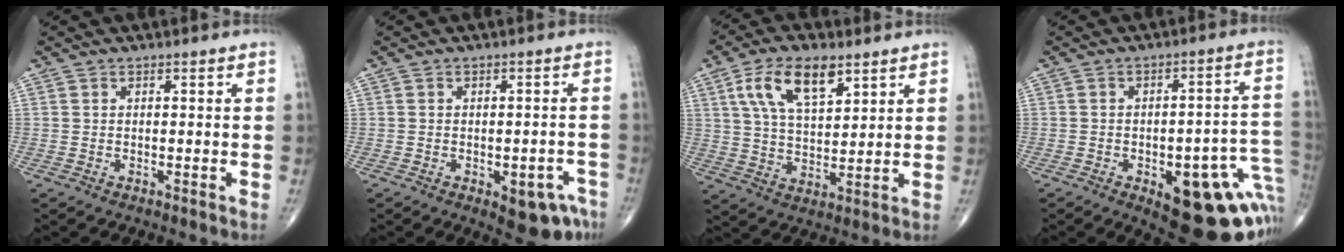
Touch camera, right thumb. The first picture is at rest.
{"total": 7.3, "force": [-3.7, 3.3, 5.4], "torque": [-0.044, 0.020, -0.038]}
{"total": 12.1, "force": [5.9, 5.6, 8.9], "torque": [-0.151, -0.017, 0.113]}
{"total": 21.4, "force": [-6.9, 8.6, 18.3], "torque": [-0.159, 0.036, -0.063]}